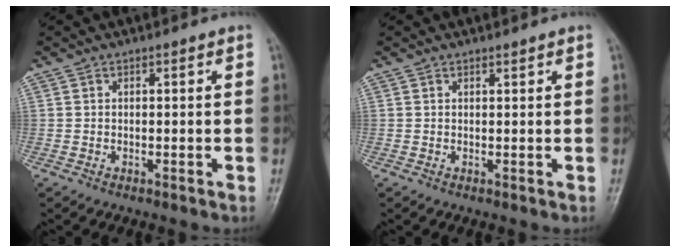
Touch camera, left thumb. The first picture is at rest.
{"total": 0.6, "force": [0.5, 0.1, 0.2], "torque": [-0.006, -0.005, 0.008]}